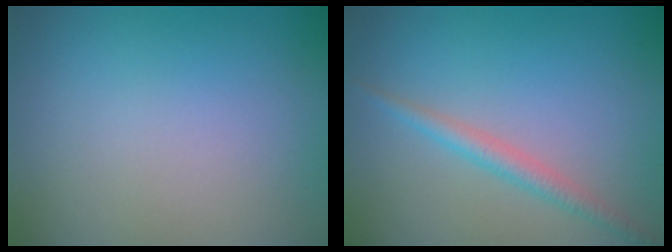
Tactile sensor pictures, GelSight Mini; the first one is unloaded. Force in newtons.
{"total": 2.0, "press": 2.0, "slide": 0.1}